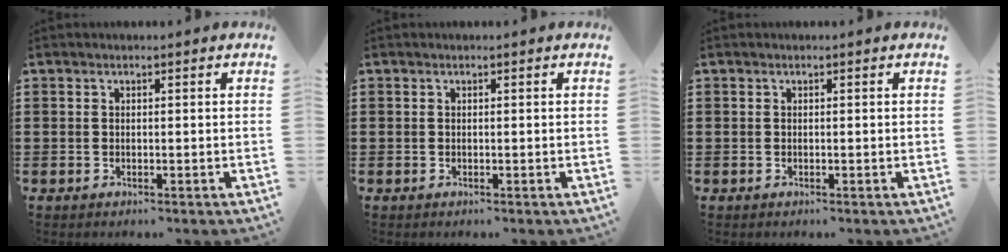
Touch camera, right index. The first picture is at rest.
{"total": 0.0}
{"total": 0.0}